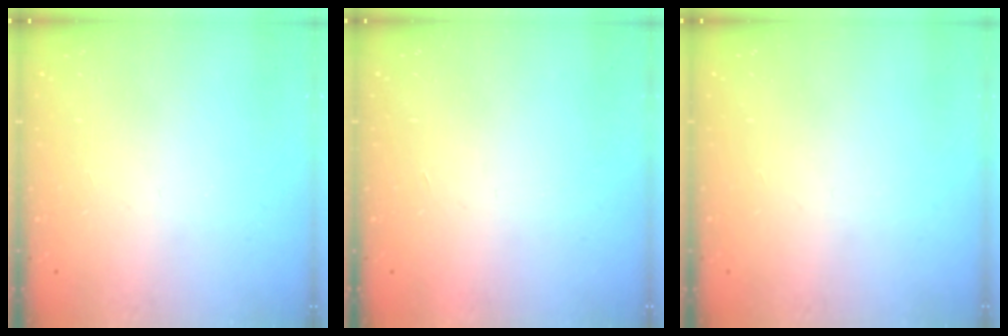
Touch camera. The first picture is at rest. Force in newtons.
{"total": 1.7, "press": 1.7, "slide": 0.1}
{"total": 0.0}